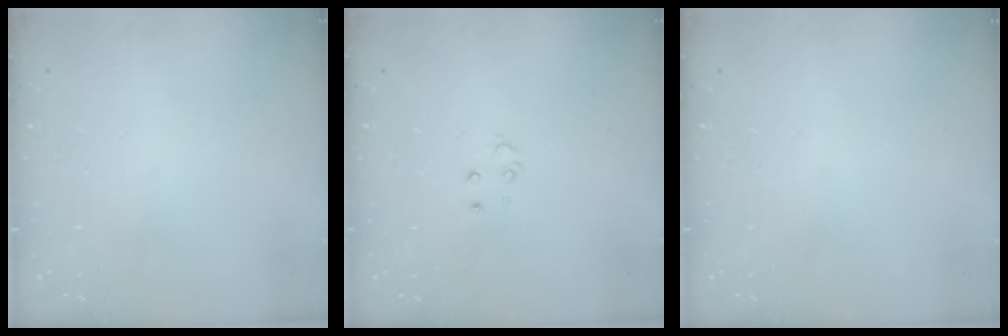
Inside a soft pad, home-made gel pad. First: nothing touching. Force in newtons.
{"total": 2.8, "press": 2.8, "slide": 0.3}
{"total": 0.0}